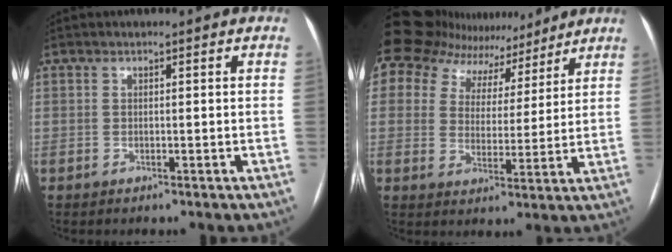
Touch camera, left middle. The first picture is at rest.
{"total": 12.2, "force": [11.7, 3.5, 0.5], "torque": [-0.001, 0.003, 0.168]}